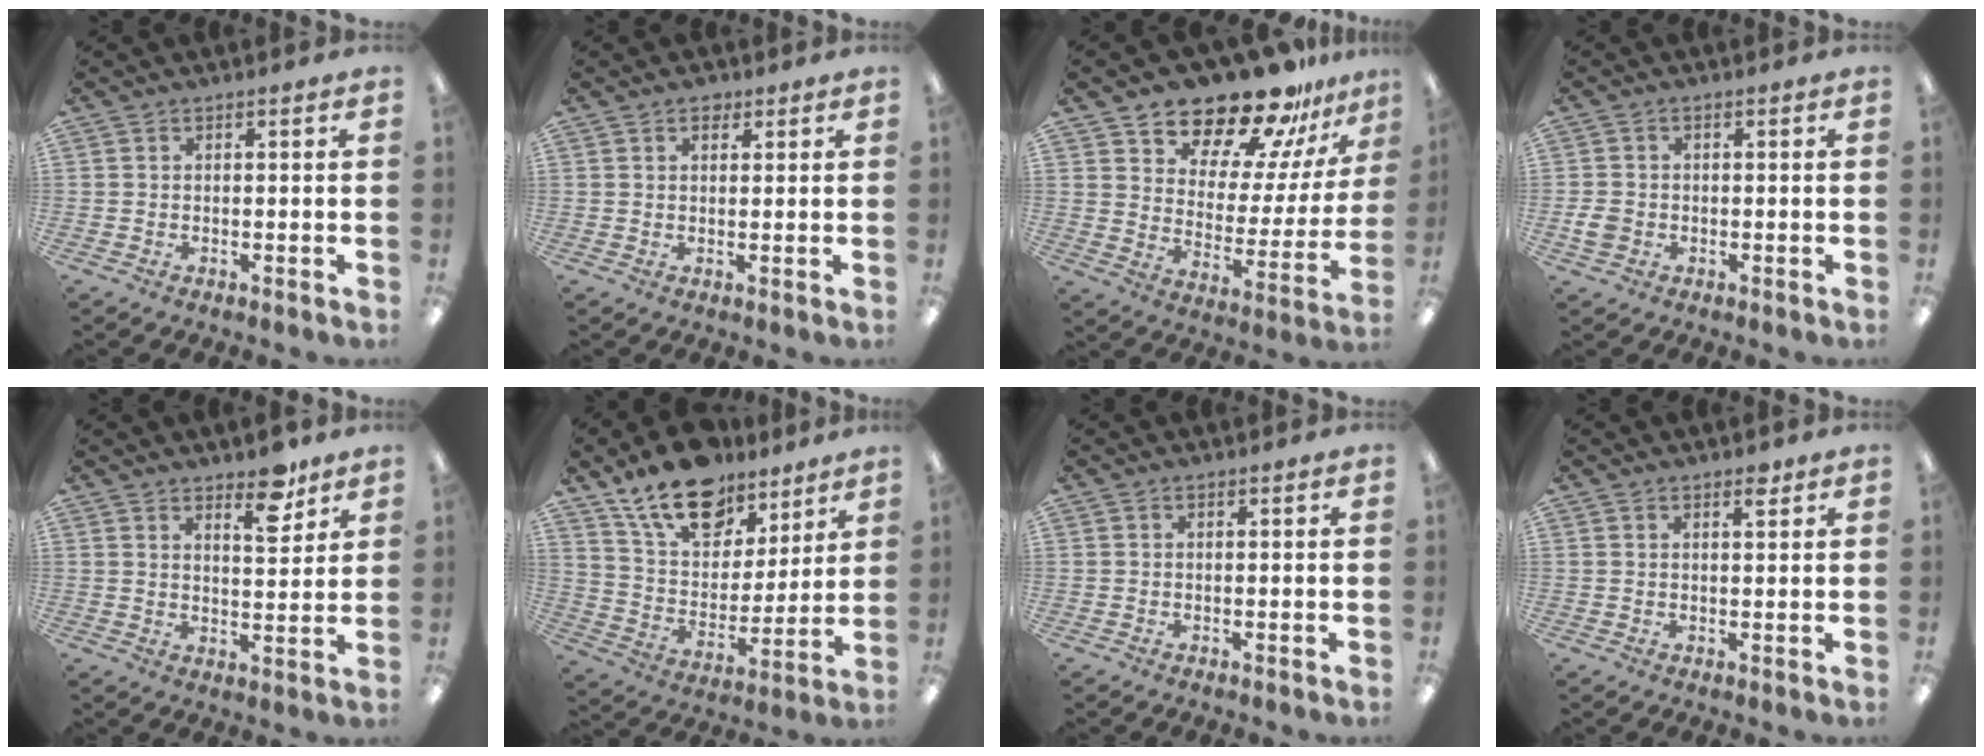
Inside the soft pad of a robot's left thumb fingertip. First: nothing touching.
{"total": 2.4, "force": [1.6, 1.4, 1.2], "torque": [-0.010, -0.002, 0.025]}
{"total": 19.5, "force": [17.3, 6.7, 6.0], "torque": [-0.098, -0.143, 0.303]}
{"total": 3.4, "force": [-0.7, 2.8, 1.8], "torque": [-0.027, 0.002, -0.015]}
{"total": 8.7, "force": [6.3, 3.5, 5.0], "torque": [-0.050, -0.039, 0.102]}
{"total": 18.3, "force": [13.5, 9.7, 7.7], "torque": [-0.148, -0.079, 0.245]}
{"total": 0.0}
{"total": 2.2, "force": [1.8, 0.6, 1.2], "torque": [-0.011, -0.007, 0.028]}